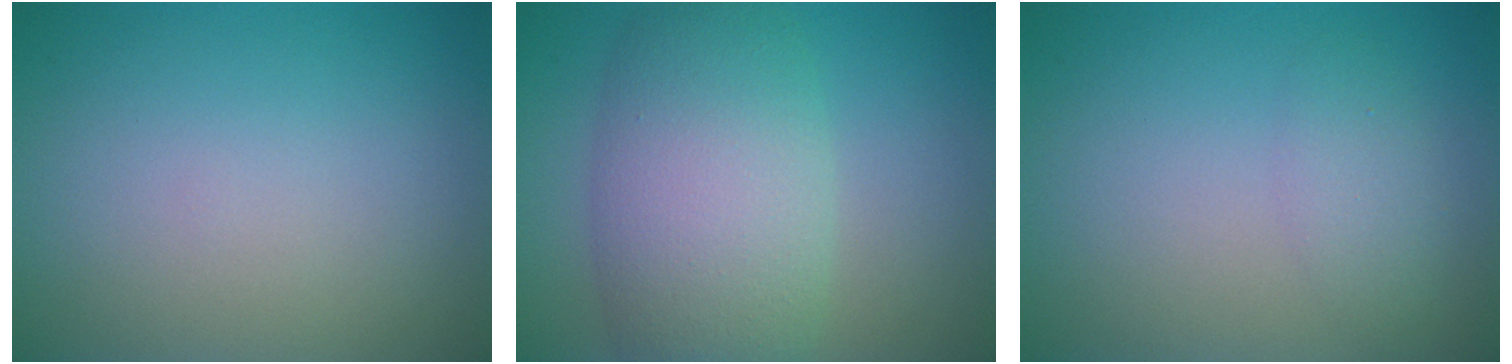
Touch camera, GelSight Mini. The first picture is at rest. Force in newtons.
{"total": 8.1, "press": 8.1, "slide": 0.3}
{"total": 1.8, "press": 1.8, "slide": 0.0}